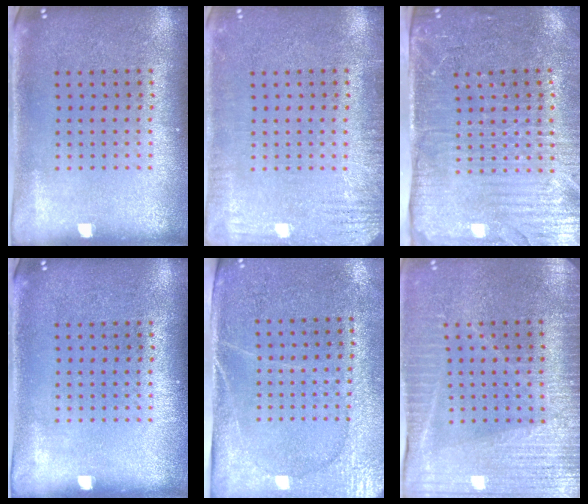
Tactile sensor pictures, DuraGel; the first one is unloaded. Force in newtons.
{"total": 2.5, "press": 2.5, "slide": 0.4}
{"total": 4.3, "press": 3.7, "slide": 2.2}
{"total": 0.0}
{"total": 2.9, "press": 2.5, "slide": 1.4}
{"total": 3.5, "press": 3.3, "slide": 1.3}